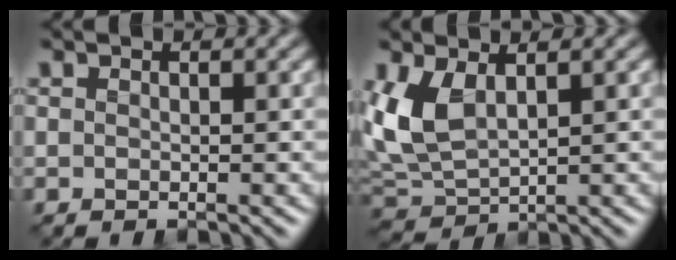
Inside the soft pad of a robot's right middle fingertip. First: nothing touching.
{"total": 5.3, "force": [1.3, 2.9, 4.3], "torque": [-0.105, -0.002, 0.025]}